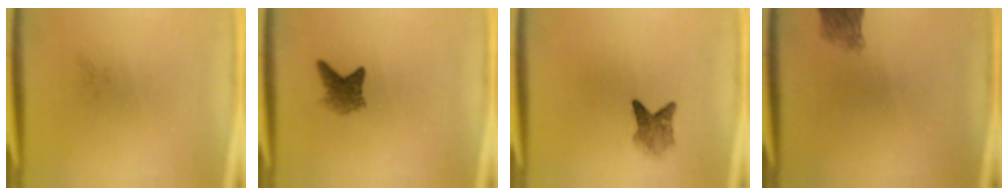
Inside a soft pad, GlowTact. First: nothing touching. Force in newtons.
{"total": 2.7}
{"total": 2.8}
{"total": 2.9}